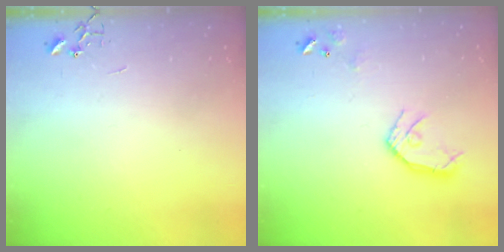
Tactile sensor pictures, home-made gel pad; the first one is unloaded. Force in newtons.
{"total": 11.7, "press": 11.6, "slide": 1.2}